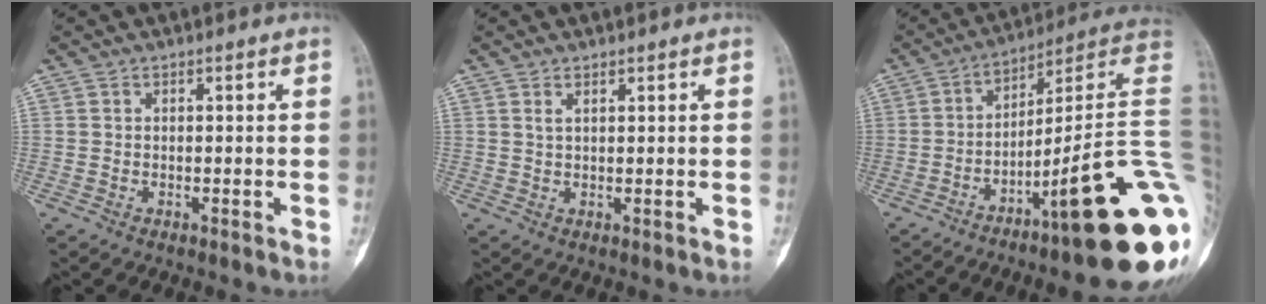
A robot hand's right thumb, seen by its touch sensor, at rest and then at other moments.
{"total": 1.2, "force": [0.8, 0.4, 0.9], "torque": [-0.019, -0.003, 0.018]}
{"total": 24.8, "force": [-8.1, 3.1, 23.2], "torque": [-0.241, 0.068, -0.116]}